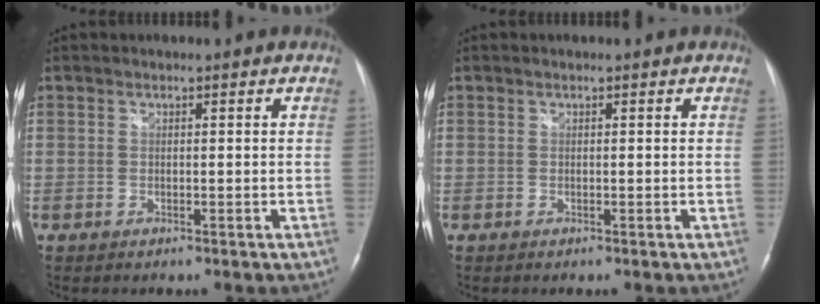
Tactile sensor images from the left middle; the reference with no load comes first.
{"total": 0.0}